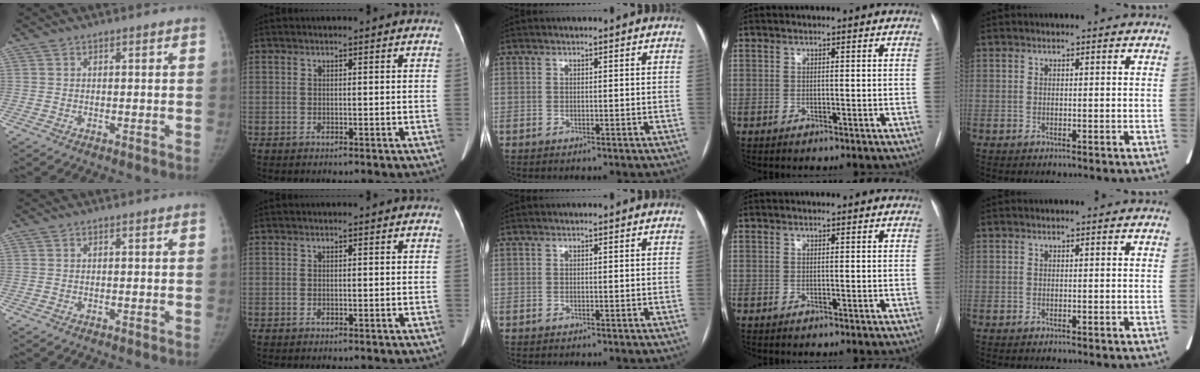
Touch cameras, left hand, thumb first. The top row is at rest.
{}